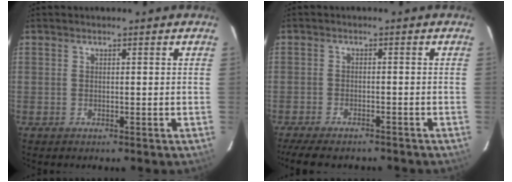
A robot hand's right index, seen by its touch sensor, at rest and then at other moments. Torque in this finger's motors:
{"motor_torque": [1.00, -1.14, 0.15, 0.01]}